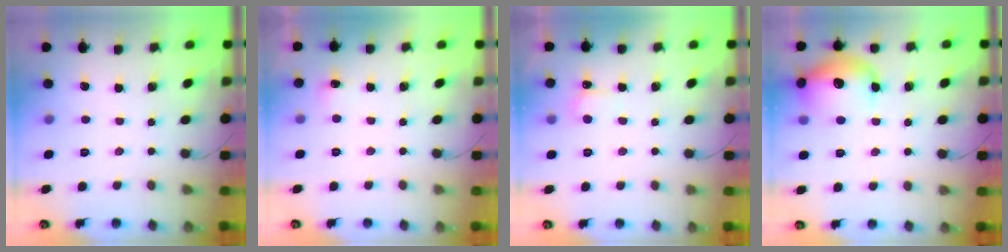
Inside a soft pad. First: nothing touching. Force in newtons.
{"total": 4.7, "press": 4.6, "slide": 1.0}
{"total": 4.6, "press": 4.4, "slide": 1.3}
{"total": 15.7, "press": 15.6, "slide": 1.1}